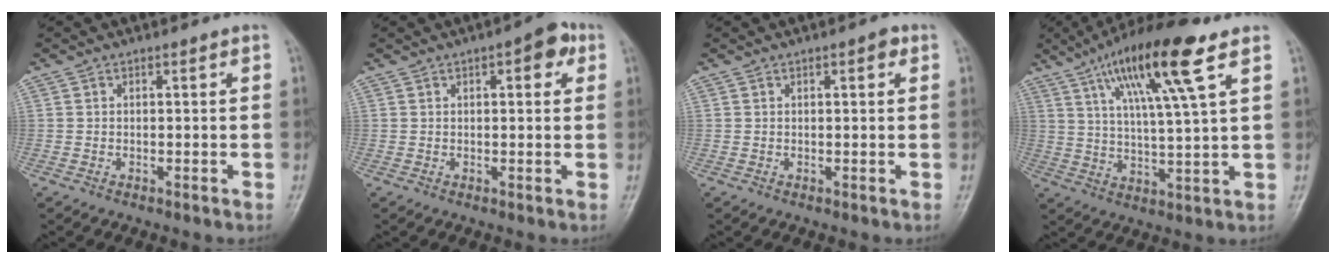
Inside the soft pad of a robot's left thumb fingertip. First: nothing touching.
{"total": 5.2, "force": [2.2, 2.1, 4.3], "torque": [-0.038, 0.001, 0.018]}
{"total": 2.0, "force": [0.9, 0.7, 1.6], "torque": [-0.020, 0.000, 0.009]}
{"total": 16.4, "force": [8.1, 2.3, 14.1], "torque": [-0.246, -0.017, 0.139]}